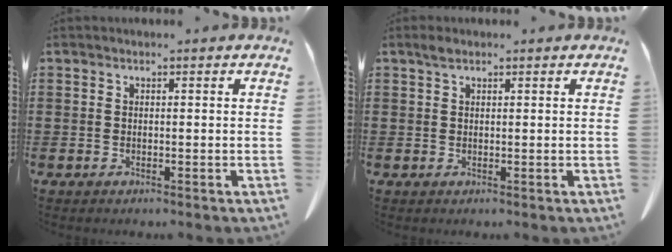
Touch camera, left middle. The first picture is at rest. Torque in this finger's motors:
{"motor_torque": [0.49, 0.32, -0.01, -0.01]}